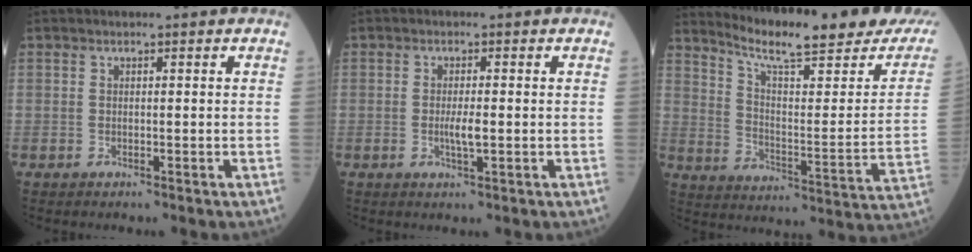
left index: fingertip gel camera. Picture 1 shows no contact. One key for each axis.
{"total": 2.5, "fx": -0.3, "fy": 0.3, "fz": 2.4, "tx": -0.048, "ty": -0.002, "tz": -0.005}
{"total": 22.1, "fx": 19.4, "fy": 1.3, "fz": 10.5, "tx": -0.158, "ty": -0.070, "tz": 0.262}